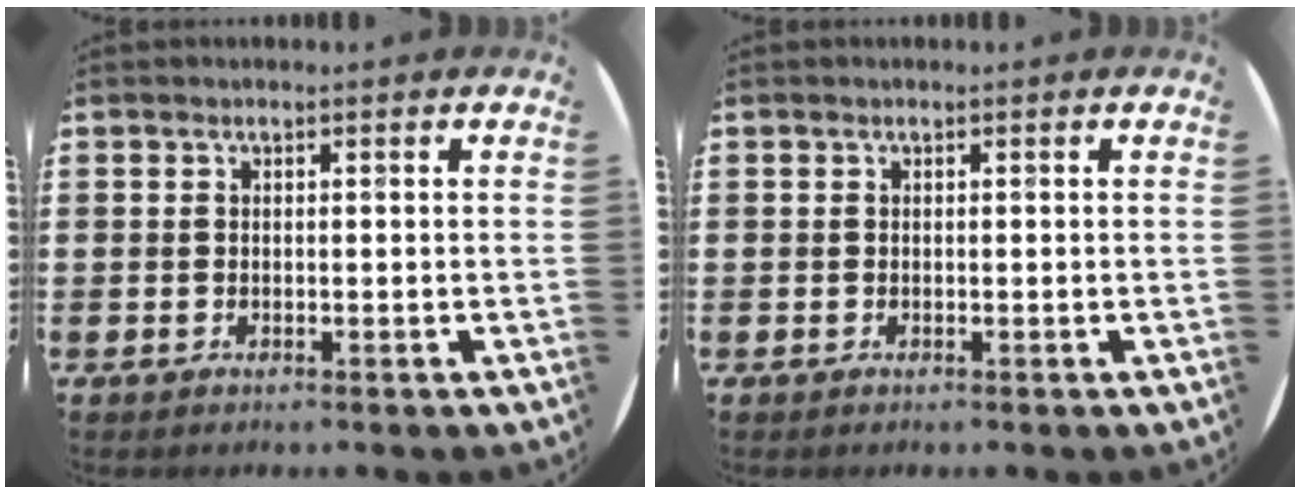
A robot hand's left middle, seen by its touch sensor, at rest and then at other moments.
{"total": 0.0}